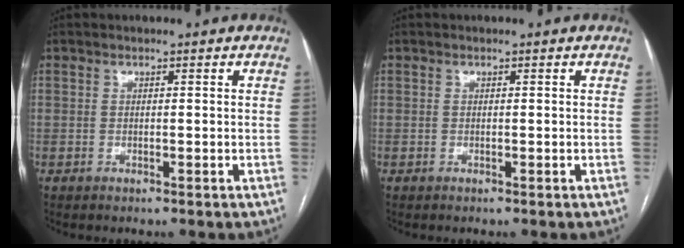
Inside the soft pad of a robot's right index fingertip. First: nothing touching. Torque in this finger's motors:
{"motor_torque": [0.00, 0.00, 0.00, 0.00]}